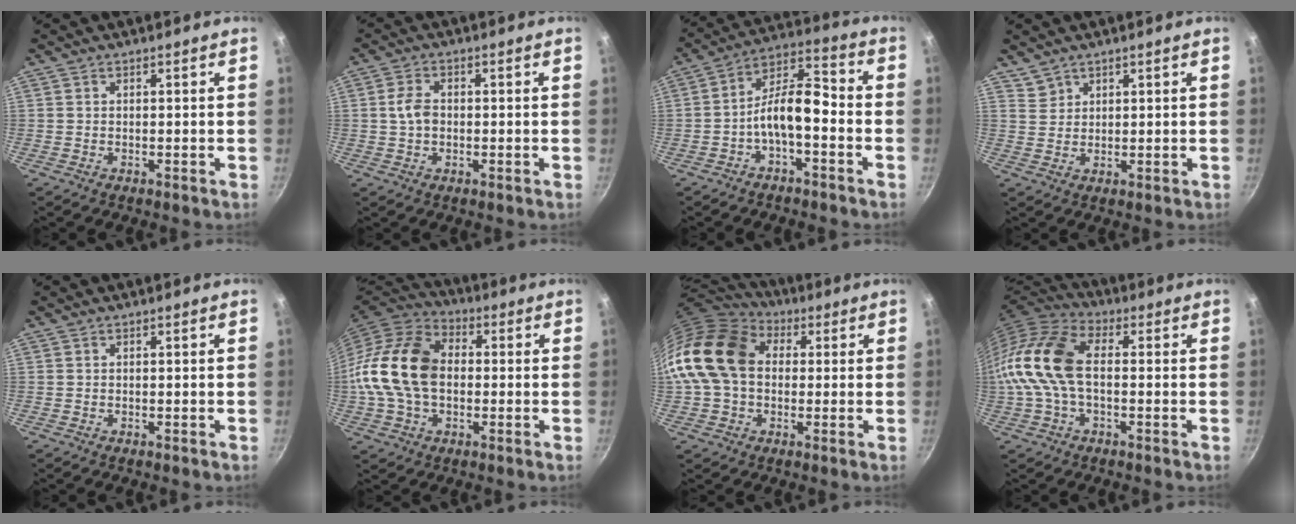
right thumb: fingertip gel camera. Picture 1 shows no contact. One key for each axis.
{"total": 4.1, "fx": -0.1, "fy": 2.9, "fz": 2.9, "tx": -0.052, "ty": 0.011, "tz": -0.005}
{"total": 9.8, "fx": -3.4, "fy": 4.3, "fz": 8.2, "tx": -0.133, "ty": 0.056, "tz": -0.065}
{"total": 2.6, "fx": 2.1, "fy": 1.5, "fz": -0.1, "tx": 0.018, "ty": 0.005, "tz": 0.045}
{"total": 0.0}
{"total": 18.6, "fx": -0.2, "fy": 13.0, "fz": 13.3, "tx": -0.239, "ty": 0.031, "tz": -0.018}
{"total": 19.4, "fx": 2.3, "fy": 14.4, "fz": 12.8, "tx": -0.235, "ty": 0.037, "tz": 0.029}
{"total": 14.1, "fx": -0.2, "fy": 8.2, "fz": 11.5, "tx": -0.223, "ty": 0.036, "tz": -0.024}